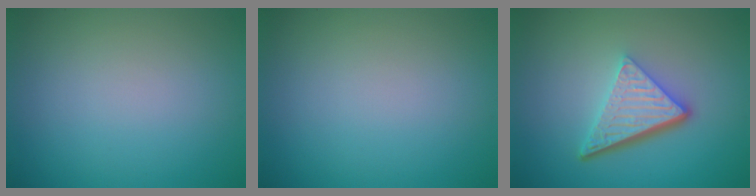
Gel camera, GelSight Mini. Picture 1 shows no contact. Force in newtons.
{"total": 0.0}
{"total": 5.4, "press": 3.6, "slide": 4.0}